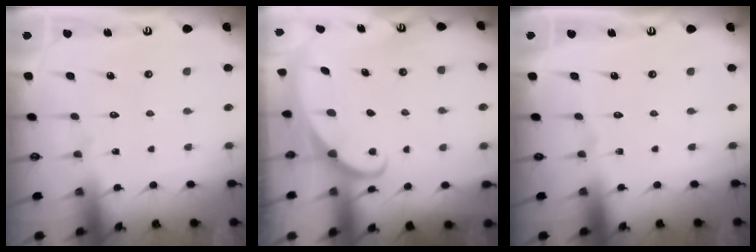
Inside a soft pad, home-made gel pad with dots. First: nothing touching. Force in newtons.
{"total": 1.8, "press": 1.7, "slide": 0.1}
{"total": 0.0}